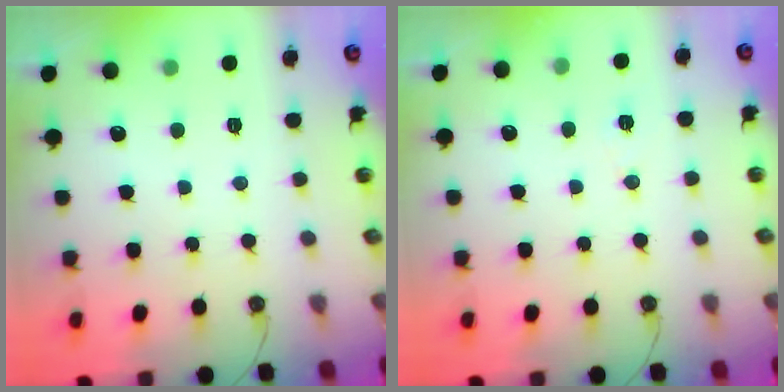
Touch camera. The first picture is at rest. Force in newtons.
{"total": 6.3, "press": 4.2, "slide": 4.6}